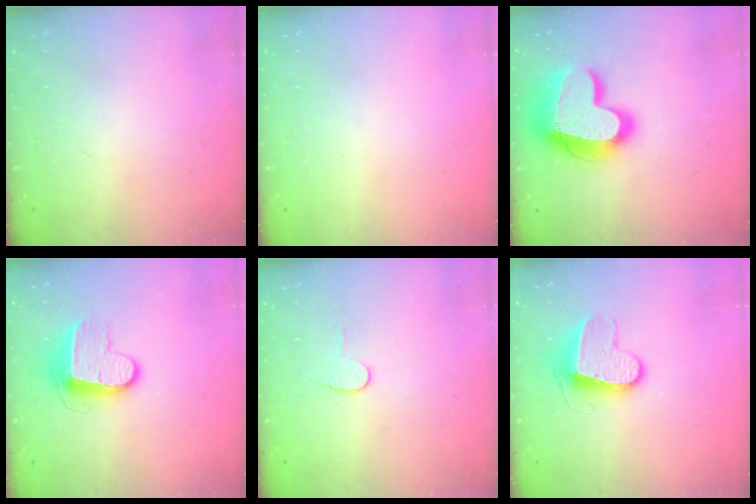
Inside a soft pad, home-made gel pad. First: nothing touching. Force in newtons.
{"total": 0.0}
{"total": 21.0, "press": 20.9, "slide": 1.9}
{"total": 10.5, "press": 10.5, "slide": 0.4}
{"total": 5.3, "press": 5.3, "slide": 0.5}
{"total": 10.0, "press": 10.0, "slide": 0.6}